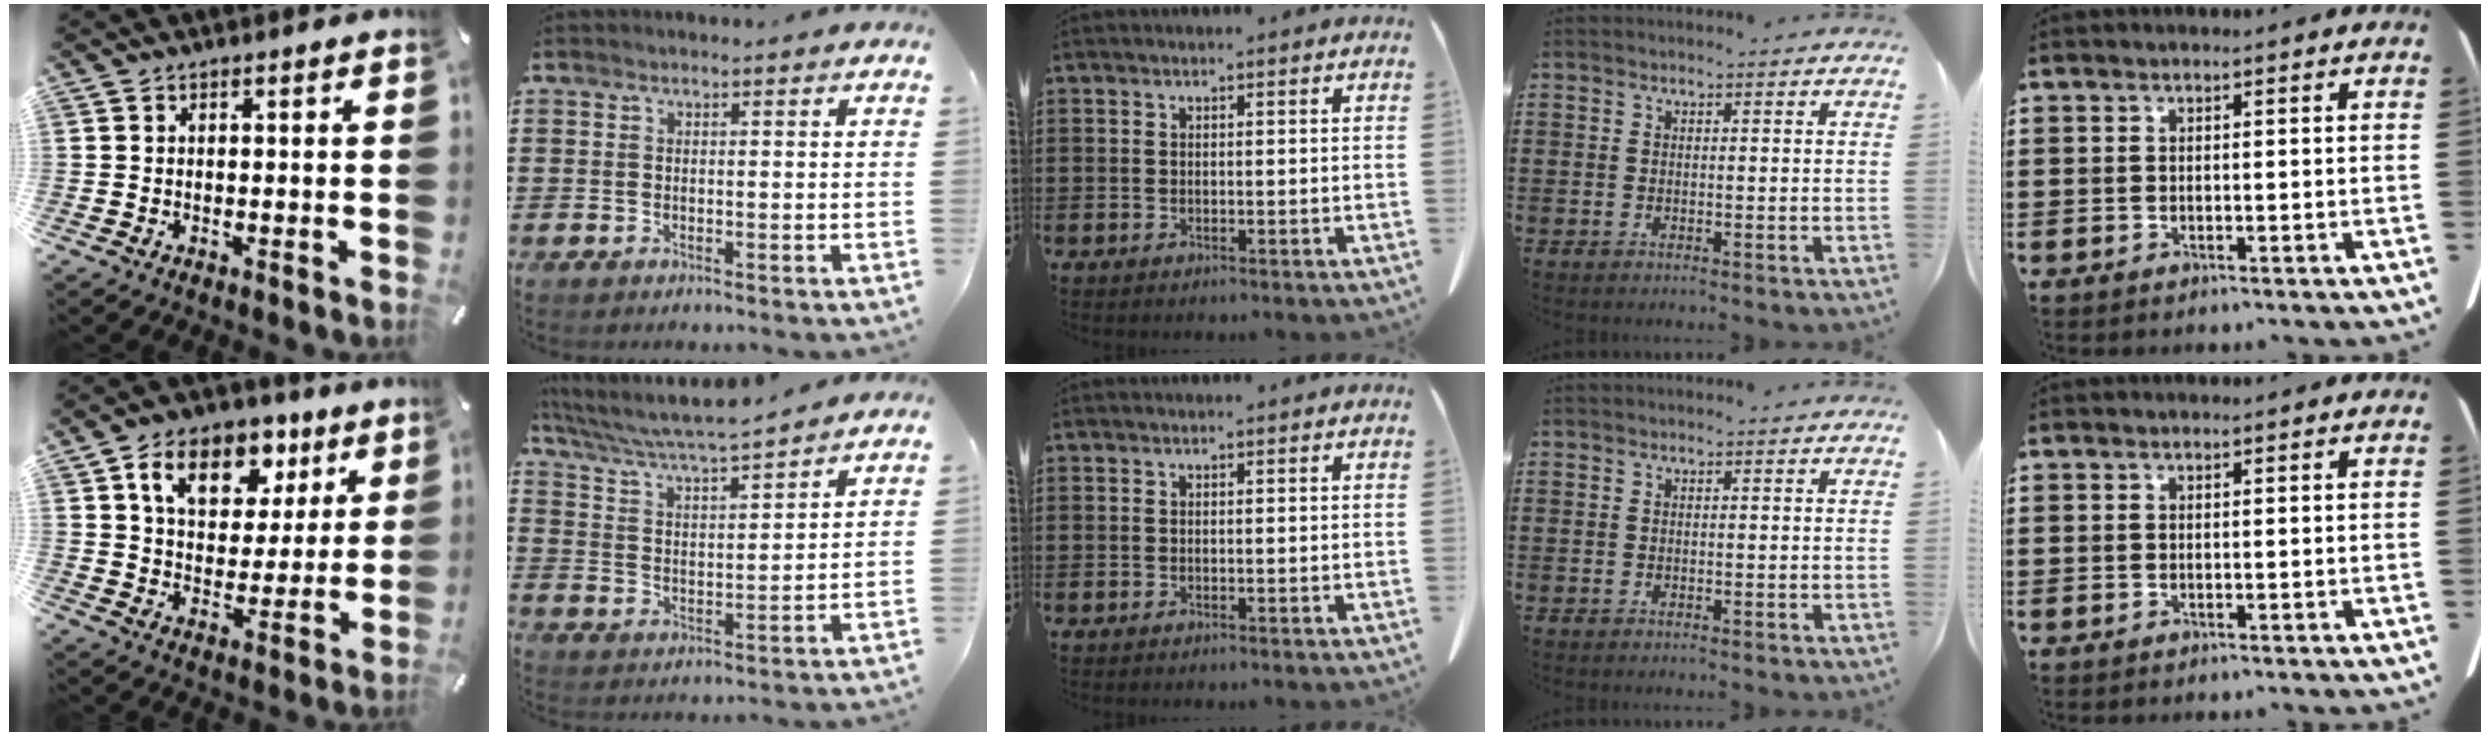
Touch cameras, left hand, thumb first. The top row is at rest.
{"thumb": {"total": 13.0, "force": [6.9, 9.0, 6.3], "torque": [-0.107, -0.022, 0.123]}, "index": {"total": 5.5, "force": [5.1, 0.0, 2.1], "torque": [-0.065, -0.033, 0.083]}}